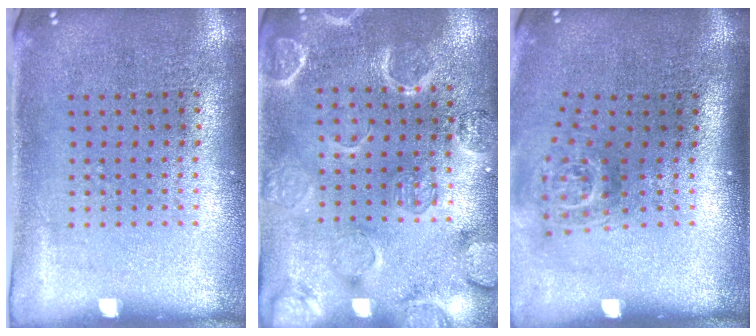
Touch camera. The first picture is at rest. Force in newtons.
{"total": 2.5, "press": 2.5, "slide": 0.2}
{"total": 1.8, "press": 1.2, "slide": 1.3}